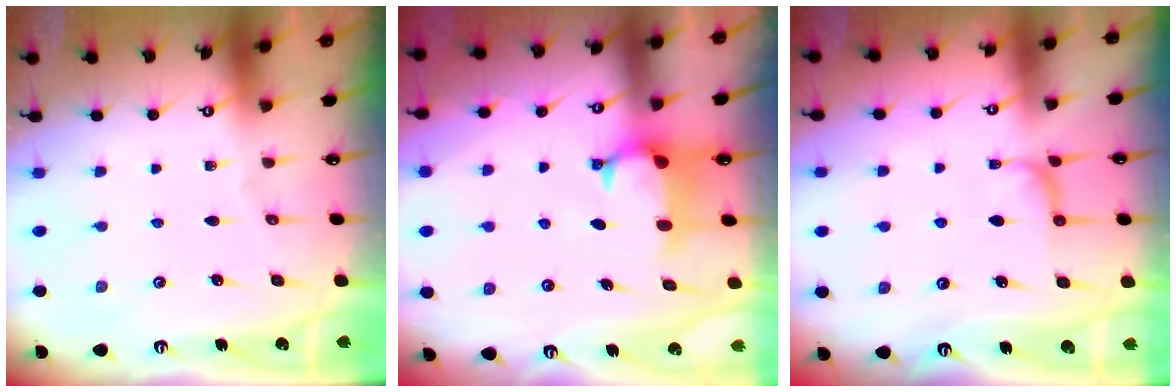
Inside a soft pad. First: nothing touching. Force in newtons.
{"total": 0.9, "press": 0.2, "slide": 0.9}
{"total": 2.9, "press": 2.7, "slide": 0.9}